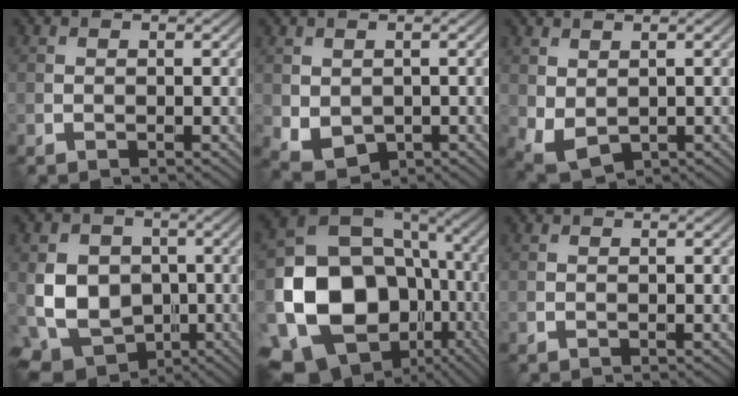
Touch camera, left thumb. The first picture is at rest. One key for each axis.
{"total": 3.7, "fx": -0.2, "fy": 2.8, "fz": 2.4, "tx": -0.063, "ty": -0.016, "tz": 0.005}
{"total": 3.5, "fx": 0.4, "fy": 2.3, "fz": 2.6, "tx": -0.069, "ty": -0.009, "tz": 0.012}
{"total": 9.1, "fx": -1.4, "fy": 7.6, "fz": 4.8, "tx": -0.110, "ty": -0.024, "tz": -0.032}
{"total": 19.9, "fx": -5.7, "fy": 15.9, "fz": 10.5, "tx": -0.235, "ty": -0.046, "tz": -0.080}
{"total": 0.0}